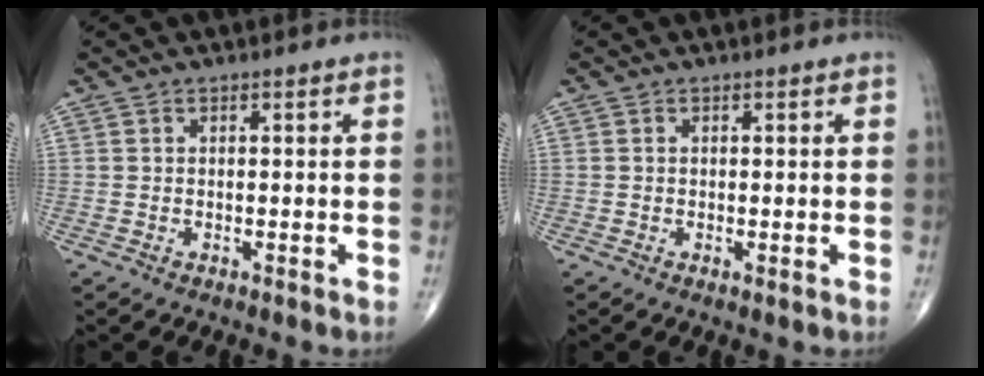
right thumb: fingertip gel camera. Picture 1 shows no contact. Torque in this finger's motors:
{"motor_torque": [-0.17, 0.06, -0.27, -0.21, -0.02]}